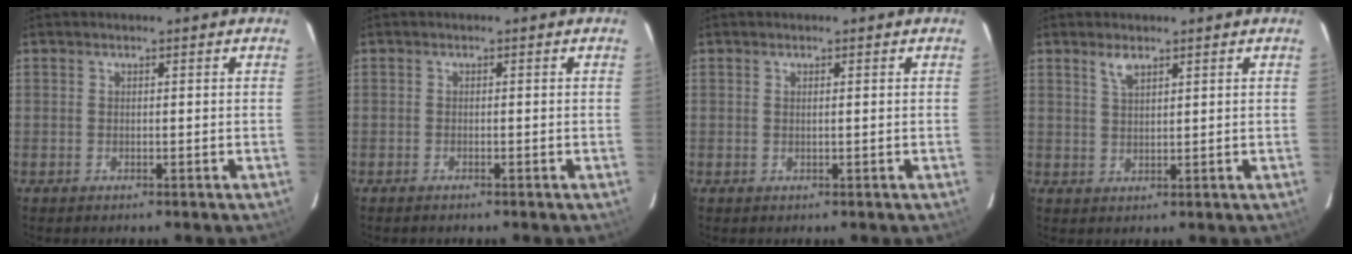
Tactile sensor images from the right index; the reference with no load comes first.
{"total": 0.8, "force": [-0.7, 0.2, 0.3], "torque": [-0.008, 0.000, -0.016]}
{"total": 0.5, "force": [0.1, -0.2, 0.5], "torque": [-0.010, 0.000, 0.002]}
{"total": 2.7, "force": [1.8, 0.9, 1.7], "torque": [-0.032, 0.002, 0.036]}